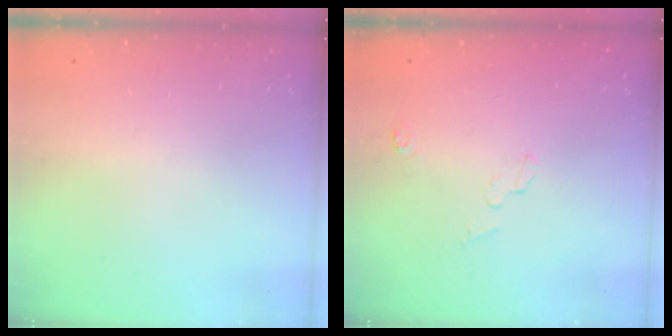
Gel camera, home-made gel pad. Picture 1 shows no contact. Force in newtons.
{"total": 3.4, "press": 3.4, "slide": 0.3}